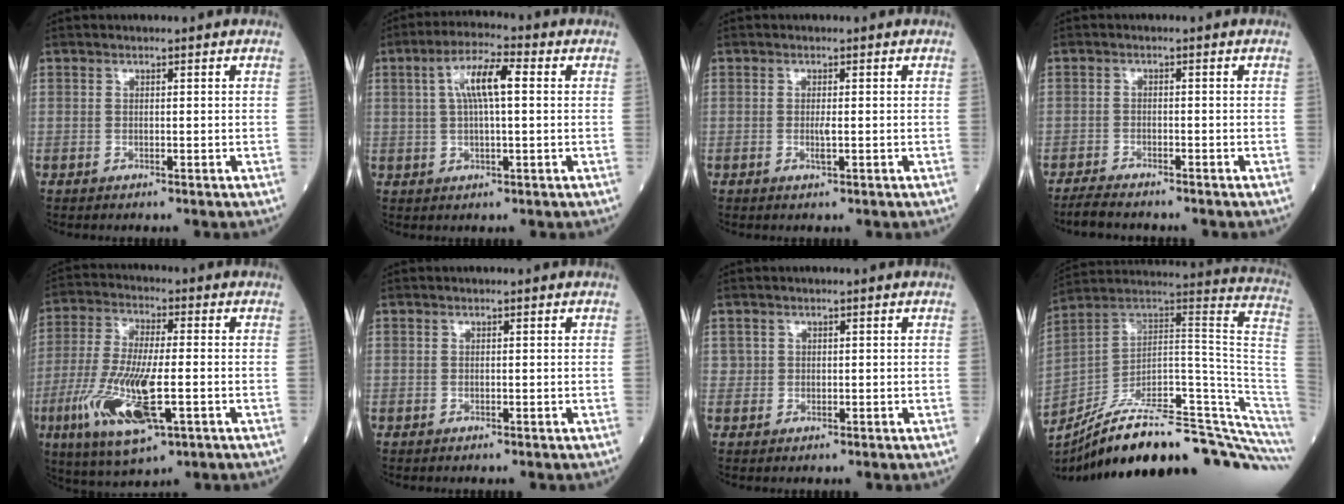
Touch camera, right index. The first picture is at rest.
{"total": 7.3, "force": [1.6, 1.5, 7.0], "torque": [-0.134, 0.020, 0.027]}
{"total": 1.3, "force": [-0.2, 0.0, 1.3], "torque": [-0.026, -0.004, -0.003]}
{"total": 4.3, "force": [-3.9, 0.7, 1.6], "torque": [-0.029, -0.011, -0.066]}
{"total": 15.0, "force": [-4.5, 3.6, 13.9], "torque": [-0.289, -0.023, -0.074]}
{"total": 0.0}
{"total": 1.0, "force": [0.4, 1.0, 0.0], "torque": [0.012, 0.001, 0.002]}
{"total": 29.9, "force": [-23.3, 3.2, 18.4], "torque": [-0.167, 0.028, -0.337]}